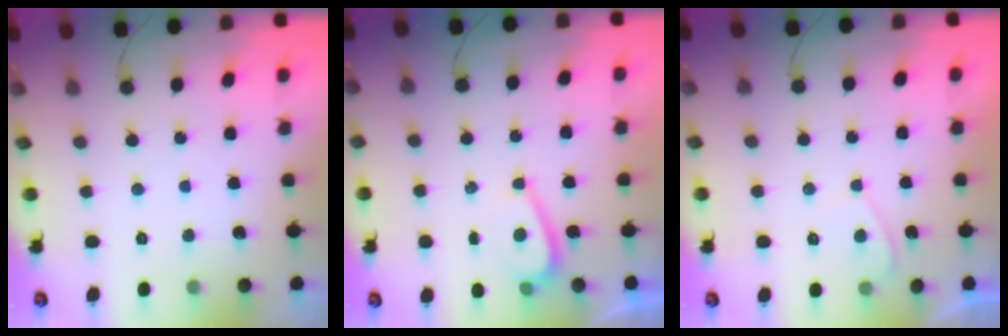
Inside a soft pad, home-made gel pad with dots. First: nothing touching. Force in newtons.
{"total": 3.4, "press": 3.4, "slide": 0.5}
{"total": 1.5, "press": 1.4, "slide": 0.6}